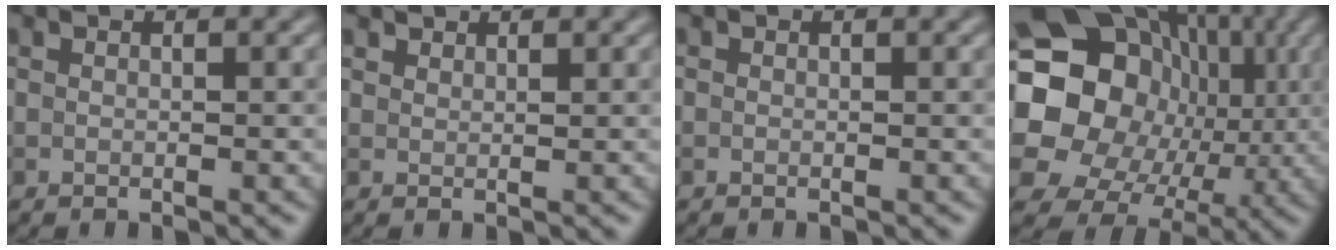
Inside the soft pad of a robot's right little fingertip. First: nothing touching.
{"total": 1.4, "force": [1.3, 0.5, 0.2], "torque": [-0.007, -0.001, 0.024]}
{"total": 0.0}
{"total": 20.8, "force": [2.2, 18.4, 9.3], "torque": [-0.176, 0.013, 0.015]}